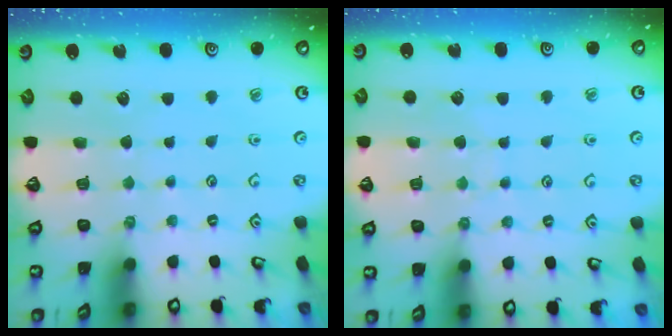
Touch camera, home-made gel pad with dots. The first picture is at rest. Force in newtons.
{"total": 5.9, "press": 5.9, "slide": 0.6}